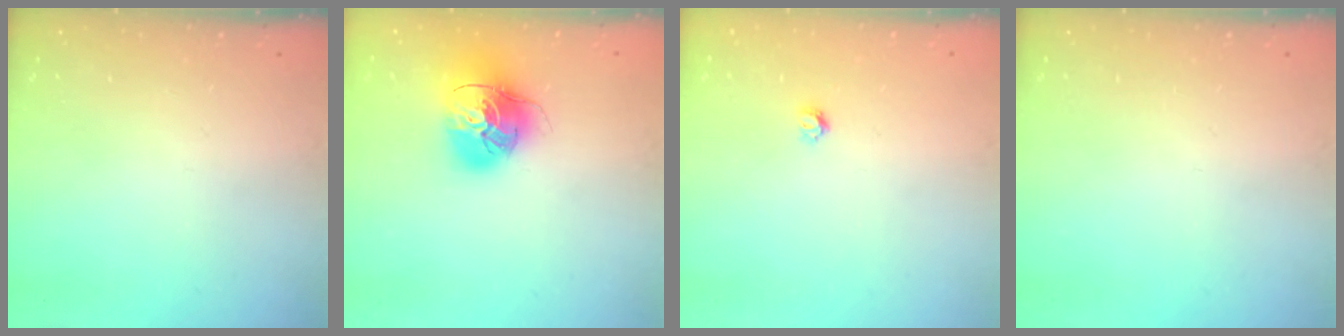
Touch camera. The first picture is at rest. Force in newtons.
{"total": 16.2, "press": 16.1, "slide": 2.0}
{"total": 3.3, "press": 3.3, "slide": 0.3}
{"total": 0.0}